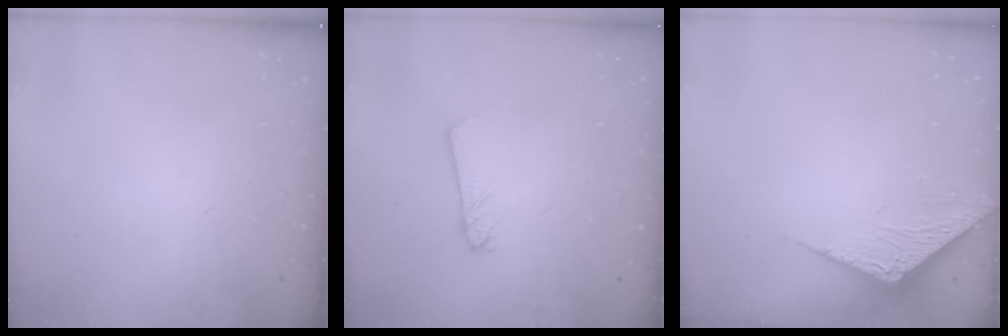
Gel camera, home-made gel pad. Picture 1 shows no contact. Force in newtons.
{"total": 2.2, "press": 2.2, "slide": 0.1}
{"total": 3.4, "press": 3.4, "slide": 0.3}